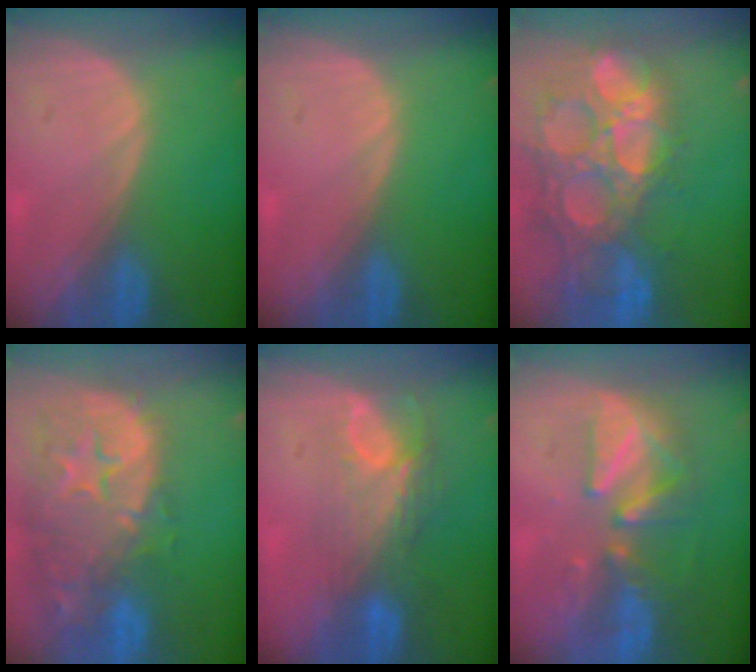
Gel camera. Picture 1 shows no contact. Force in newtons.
{"total": 0.0}
{"total": 15.1, "press": 12.5, "slide": 8.5}
{"total": 14.9, "press": 12.0, "slide": 8.9}
{"total": 7.9, "press": 7.0, "slide": 3.7}
{"total": 8.0, "press": 7.9, "slide": 1.5}